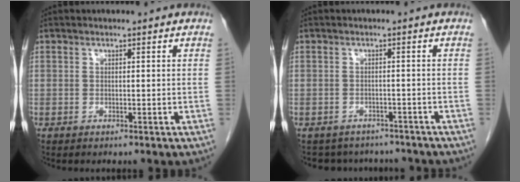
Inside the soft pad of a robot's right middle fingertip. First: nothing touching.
{"total": 7.2, "force": [-6.5, 3.1, 0.5], "torque": [-0.003, 0.014, -0.075]}